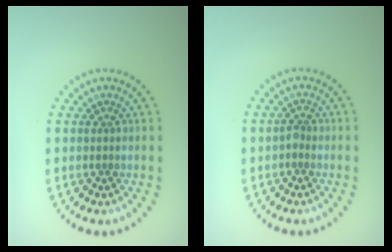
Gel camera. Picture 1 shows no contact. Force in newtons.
{"total": 0.8, "press": 0.5, "slide": 0.5}